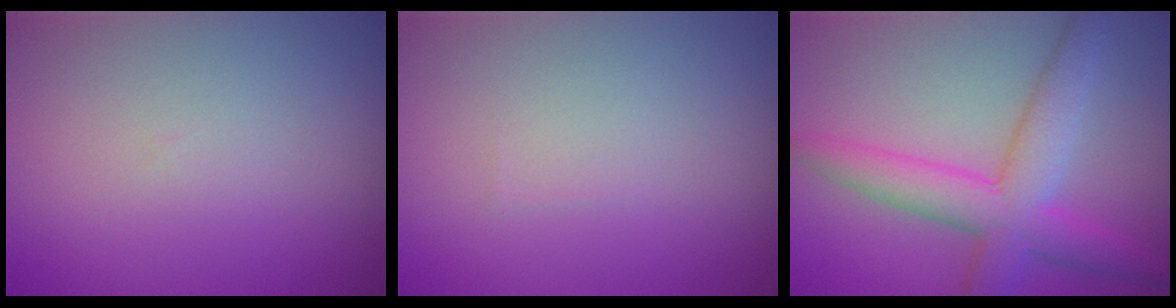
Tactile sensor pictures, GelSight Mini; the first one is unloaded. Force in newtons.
{"total": 0.0}
{"total": 6.1, "press": 6.1, "slide": 0.1}